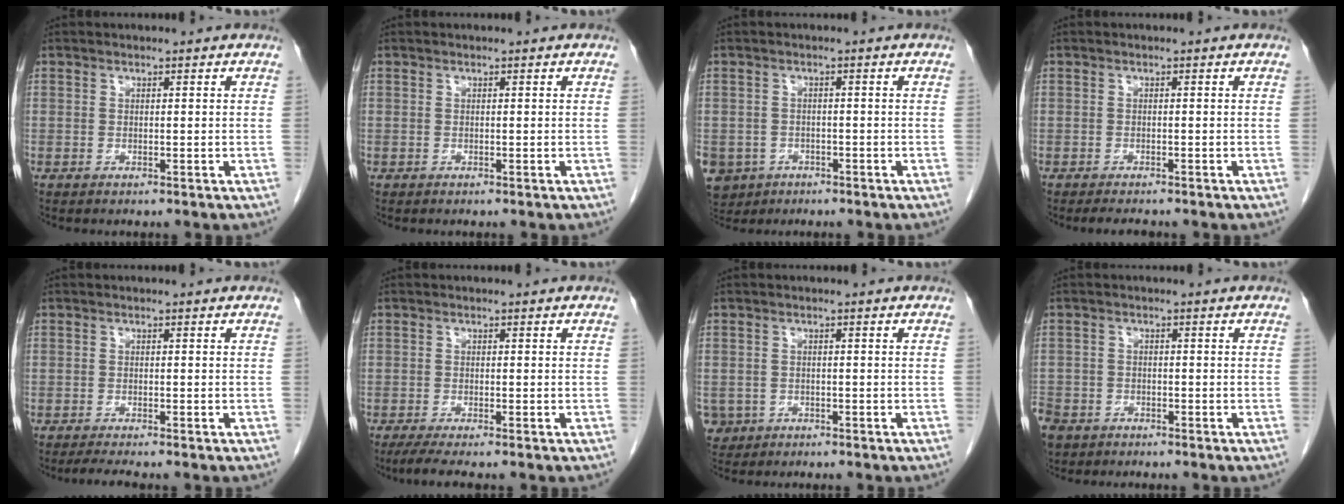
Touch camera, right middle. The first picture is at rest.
{"total": 0.0}
{"total": 8.3, "force": [-4.3, 6.8, 2.0], "torque": [-0.064, 0.000, -0.063]}
{"total": 2.2, "force": [-2.0, 0.5, 0.9], "torque": [-0.016, -0.006, -0.026]}
{"total": 2.1, "force": [-1.8, -0.3, 1.1], "torque": [-0.024, -0.007, -0.034]}
{"total": 3.3, "force": [-2.5, 0.0, 2.1], "torque": [-0.041, -0.010, -0.046]}
{"total": 3.7, "force": [-1.8, 3.2, 0.5], "torque": [-0.011, 0.004, -0.027]}
{"total": 9.1, "force": [-5.5, 6.6, 3.1], "torque": [-0.102, -0.007, -0.095]}